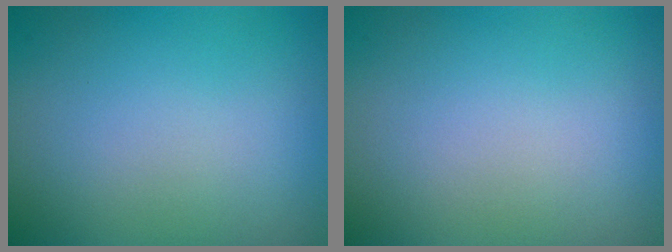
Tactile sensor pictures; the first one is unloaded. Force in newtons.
{"total": 0.0}